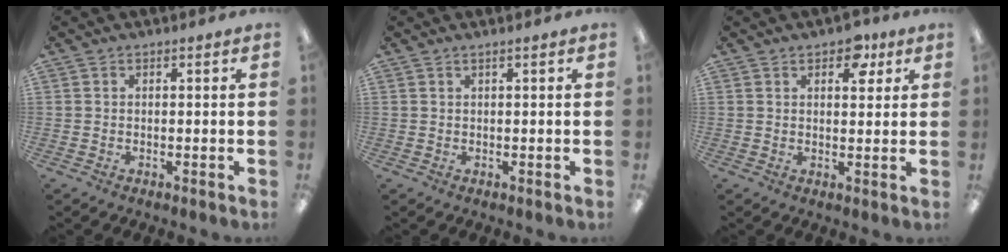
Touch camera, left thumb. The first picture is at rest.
{"total": 0.8, "force": [0.4, 0.0, 0.7], "torque": [-0.012, -0.002, 0.007]}
{"total": 5.8, "force": [3.4, 3.5, 3.2], "torque": [-0.024, -0.010, 0.054]}